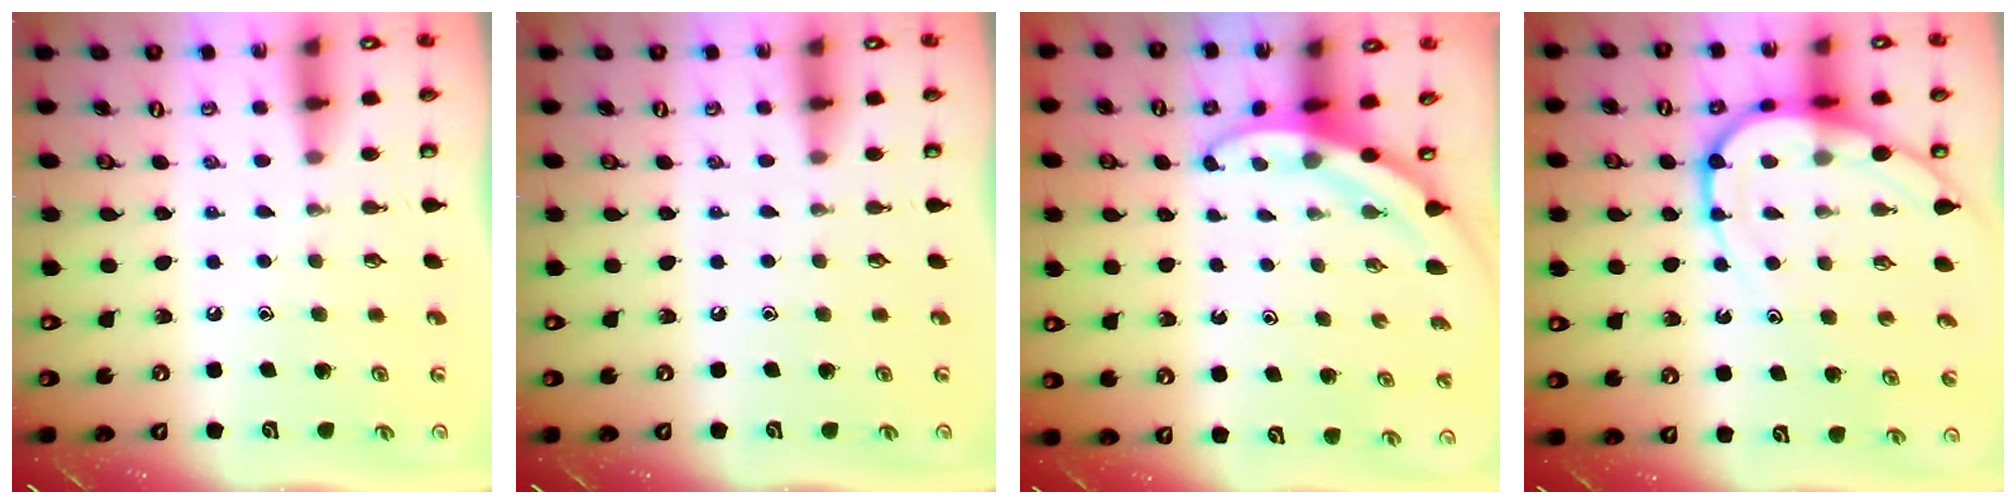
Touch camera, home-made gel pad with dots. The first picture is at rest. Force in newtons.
{"total": 0.0}
{"total": 3.5, "press": 3.5, "slide": 0.2}
{"total": 10.8, "press": 10.8, "slide": 1.0}